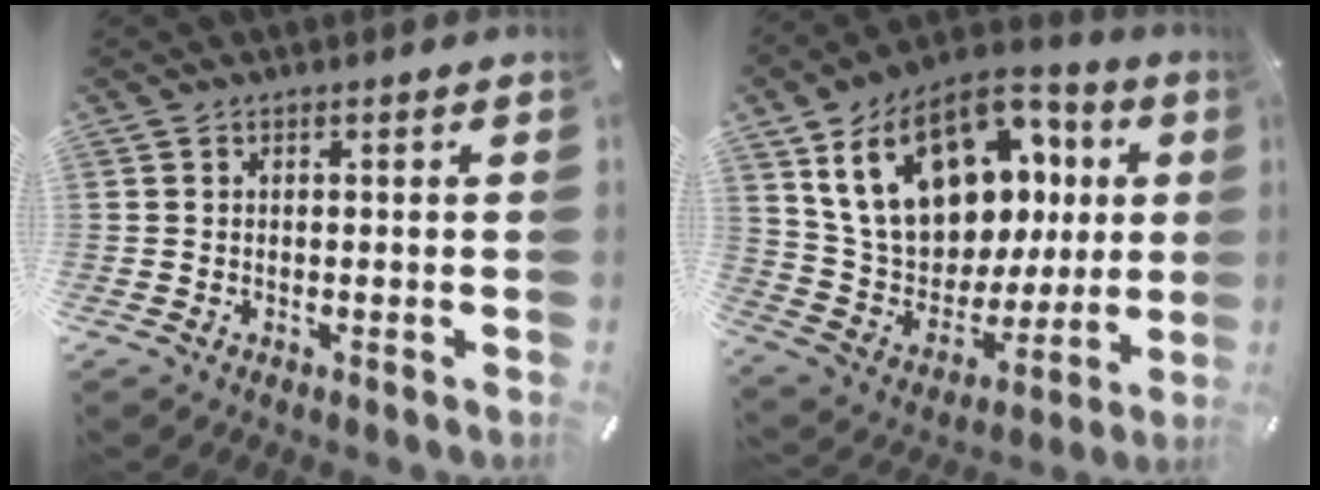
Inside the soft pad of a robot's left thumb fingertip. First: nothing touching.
{"total": 22.7, "force": [8.5, 15.9, 13.8], "torque": [-0.240, -0.035, 0.163]}